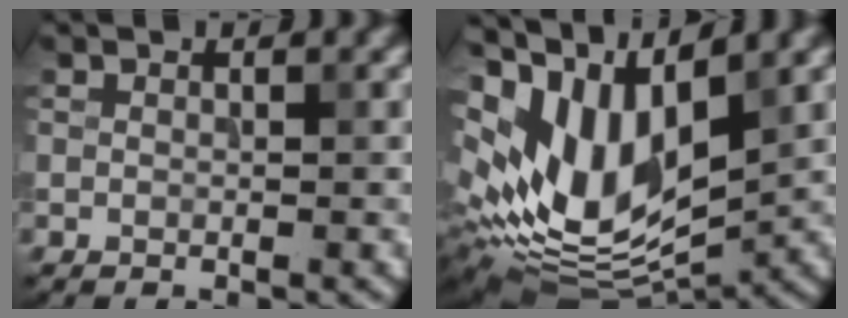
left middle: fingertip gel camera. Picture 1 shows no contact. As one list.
[{"total": 12.3, "force": [3.8, 6.2, 10.0], "torque": [-0.205, -0.004, 0.073]}]